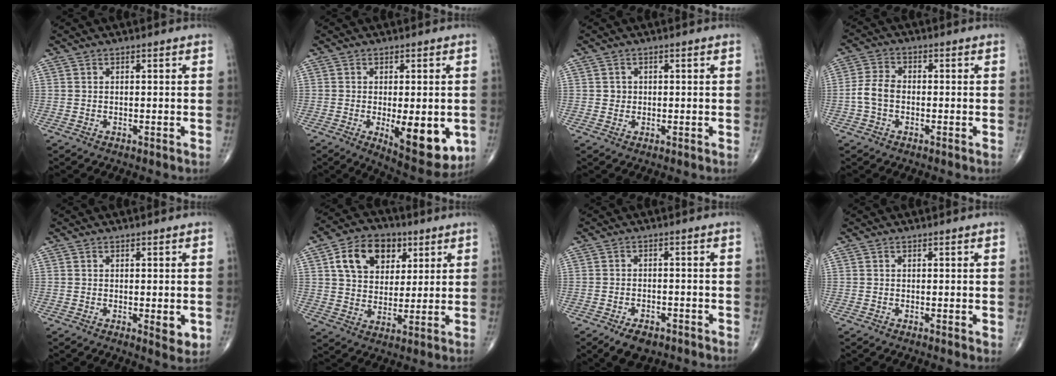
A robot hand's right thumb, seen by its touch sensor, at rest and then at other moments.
{"total": 12.9, "force": [-3.0, 5.1, 11.5], "torque": [-0.140, -0.022, -0.029]}
{"total": 1.4, "force": [0.1, 1.3, 0.3], "torque": [0.002, 0.003, 0.002]}
{"total": 4.9, "force": [-1.1, 3.3, 3.5], "torque": [-0.074, 0.017, -0.028]}
{"total": 3.4, "force": [-0.5, 1.2, 3.2], "torque": [-0.038, -0.010, -0.004]}
{"total": 13.7, "force": [5.3, 9.7, 8.0], "torque": [-0.104, -0.007, 0.088]}
{"total": 5.1, "force": [-3.4, 2.7, 2.8], "torque": [-0.037, 0.008, -0.052]}
{"total": 1.0, "force": [0.2, 0.3, 0.9], "torque": [-0.014, -0.004, 0.002]}